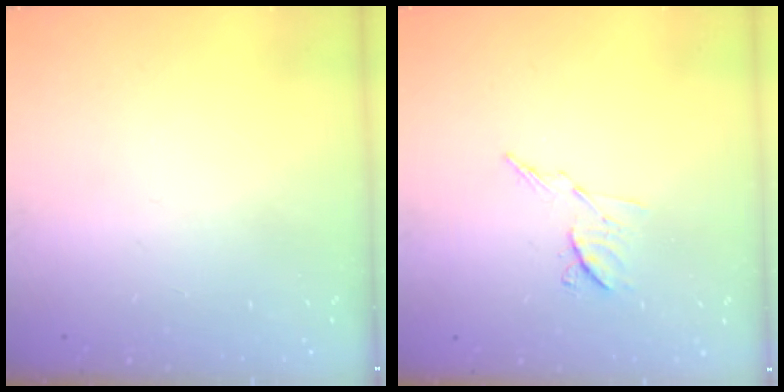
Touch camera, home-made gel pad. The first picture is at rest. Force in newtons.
{"total": 6.8, "press": 6.7, "slide": 0.8}